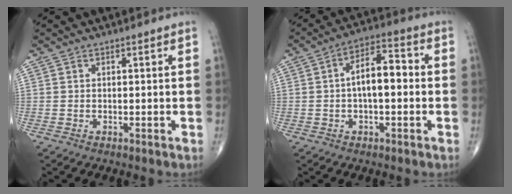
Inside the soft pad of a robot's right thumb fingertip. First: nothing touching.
{"total": 9.0, "force": [0.0, 4.1, 8.0], "torque": [-0.126, 0.033, -0.009]}